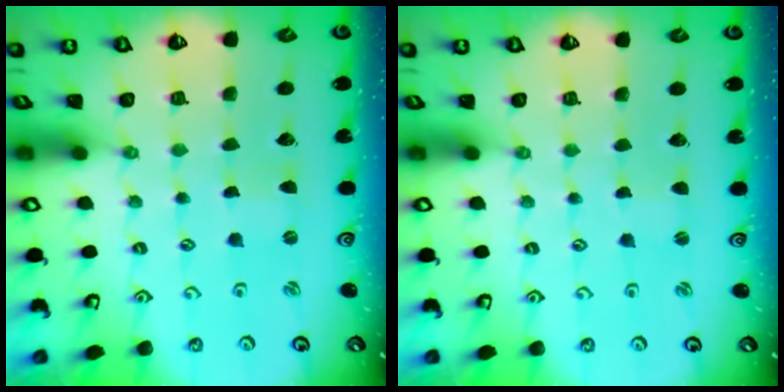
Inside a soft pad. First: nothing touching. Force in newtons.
{"total": 0.0}